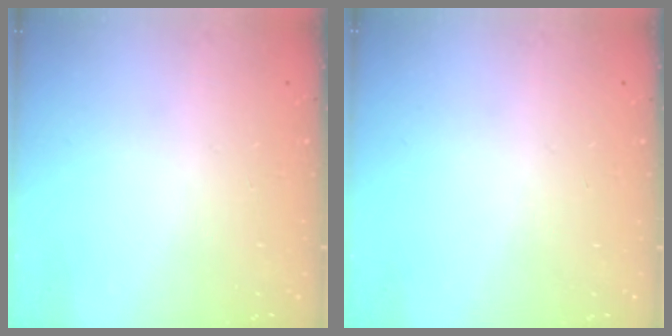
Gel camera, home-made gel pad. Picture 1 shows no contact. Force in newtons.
{"total": 0.0}